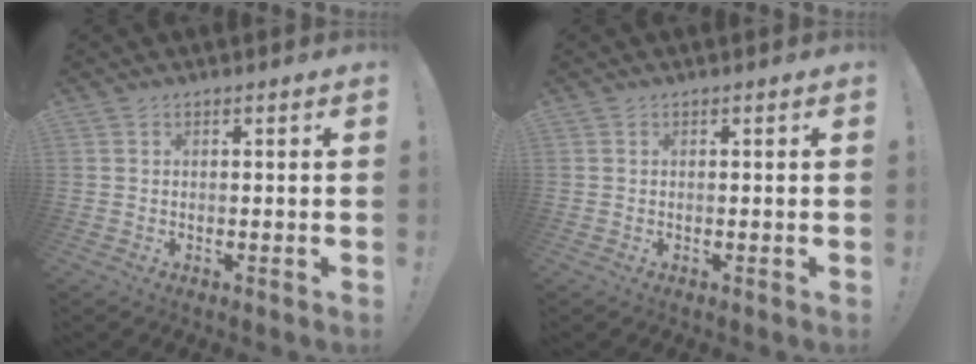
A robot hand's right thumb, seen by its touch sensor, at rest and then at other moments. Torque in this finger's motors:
{"motor_torque": [0.16, 0.00, 0.31, -0.11, -0.05]}